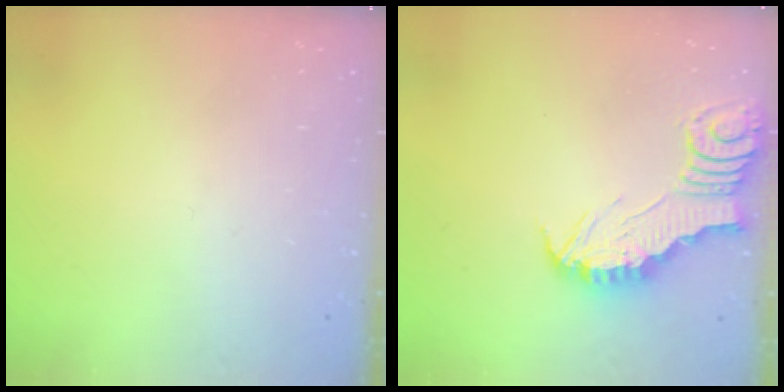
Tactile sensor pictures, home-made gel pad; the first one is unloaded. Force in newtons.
{"total": 3.0, "press": 3.0, "slide": 0.3}